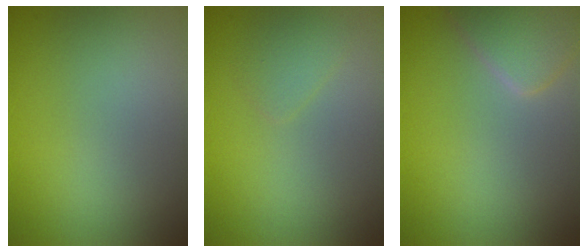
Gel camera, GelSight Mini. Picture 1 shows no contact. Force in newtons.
{"total": 1.1, "press": 1.1, "slide": 0.1}
{"total": 2.7, "press": 2.7, "slide": 0.1}